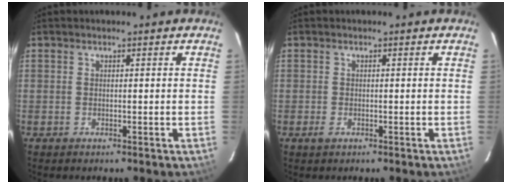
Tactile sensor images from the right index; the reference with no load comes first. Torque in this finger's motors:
{"motor_torque": [0.15, -0.06, 0.01, 0.00]}